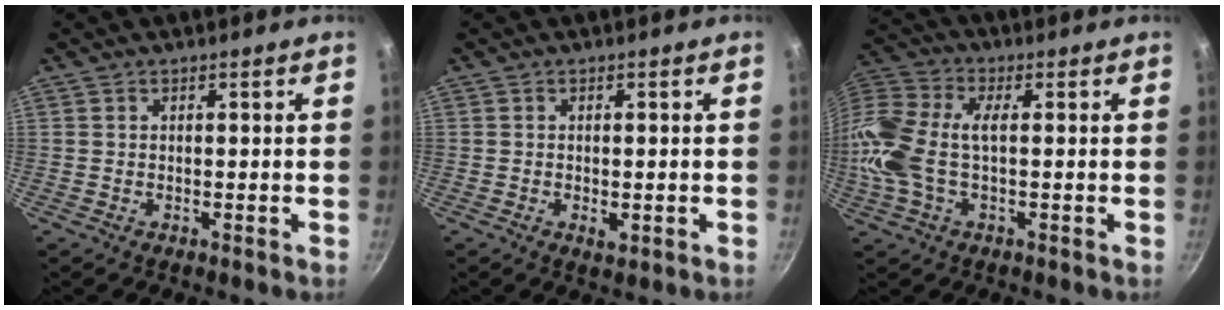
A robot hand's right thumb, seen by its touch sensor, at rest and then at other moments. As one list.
[{"total": 2.2, "force": [-0.5, 1.1, 1.9], "torque": [-0.028, -0.005, -0.006]}, {"total": 14.7, "force": [-0.4, 7.7, 12.5], "torque": [-0.278, 0.020, -0.026]}]